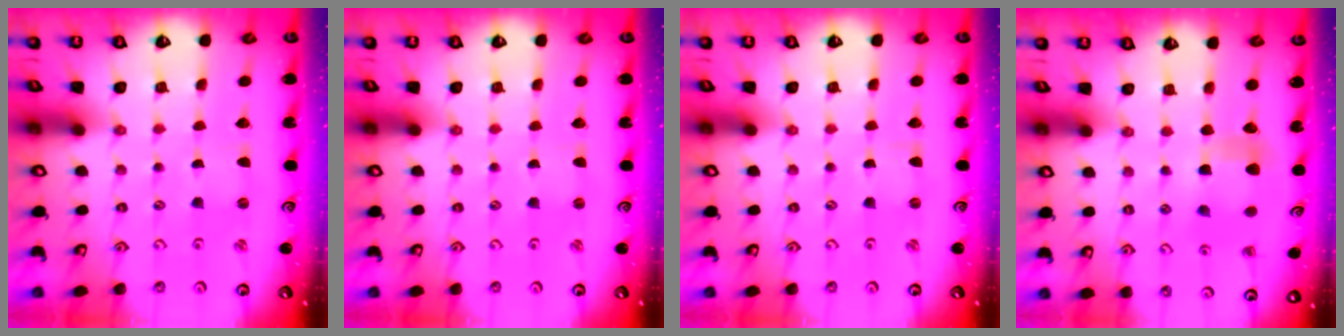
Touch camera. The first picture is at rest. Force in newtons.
{"total": 0.0}
{"total": 0.0}
{"total": 5.6, "press": 5.6, "slide": 0.1}